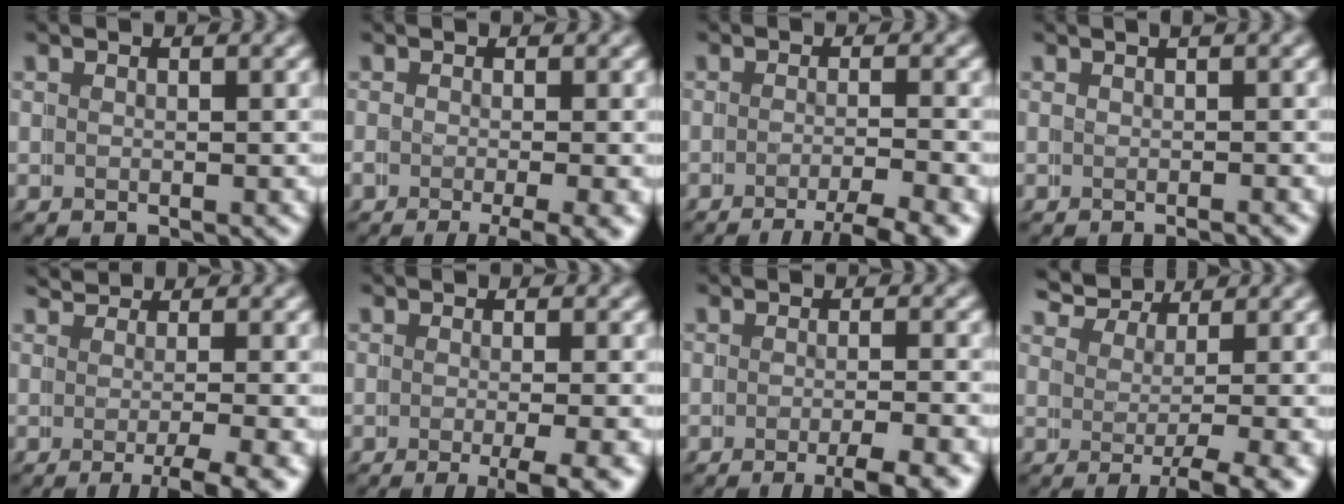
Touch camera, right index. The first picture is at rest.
{"total": 2.9, "force": [-1.8, 0.5, 2.2], "torque": [-0.025, -0.005, -0.030]}
{"total": 4.0, "force": [-2.8, 0.4, 2.9], "torque": [-0.038, -0.004, -0.049]}
{"total": 0.7, "force": [0.3, 0.0, 0.7], "torque": [0.002, 0.017, -0.004]}
{"total": 3.5, "force": [-0.4, 0.5, 3.5], "torque": [-0.027, 0.010, -0.012]}
{"total": 4.2, "force": [-2.2, 0.6, 3.5], "torque": [-0.033, 0.002, -0.037]}
{"total": 3.4, "force": [-2.2, 0.4, 2.5], "torque": [-0.027, 0.003, -0.041]}
{"total": 4.8, "force": [2.9, 1.1, 3.6], "torque": [-0.044, 0.016, 0.043]}